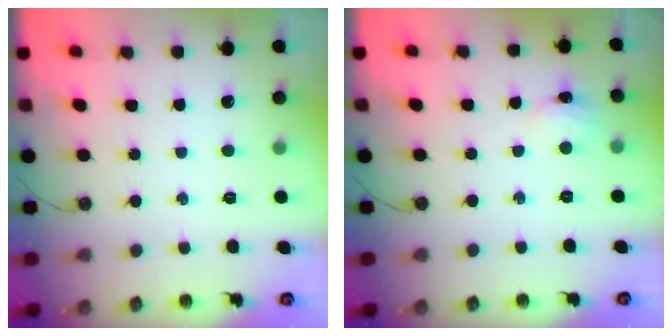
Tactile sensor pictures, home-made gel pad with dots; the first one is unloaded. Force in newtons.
{"total": 2.9, "press": 2.9, "slide": 0.5}